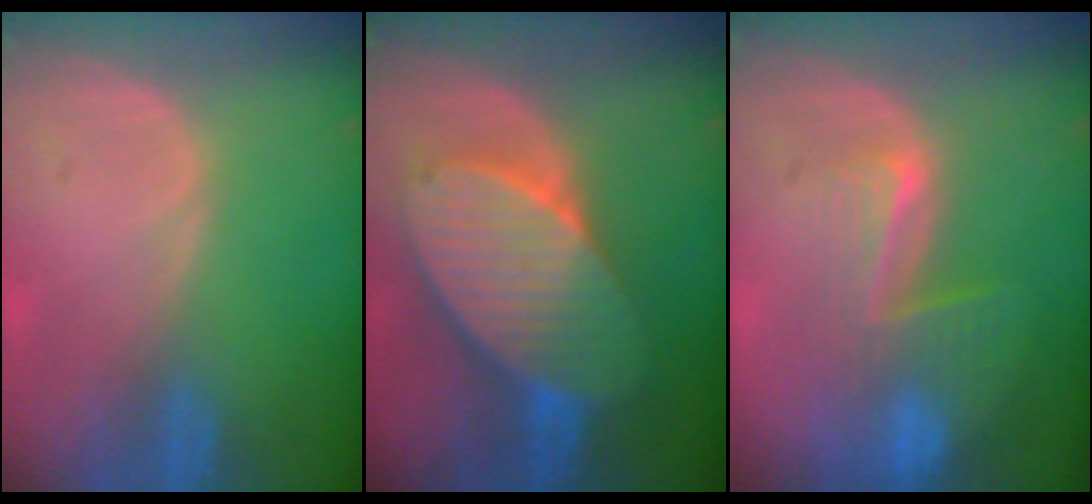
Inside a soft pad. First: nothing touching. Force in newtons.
{"total": 10.9, "press": 10.9, "slide": 0.6}
{"total": 8.2, "press": 7.1, "slide": 4.0}